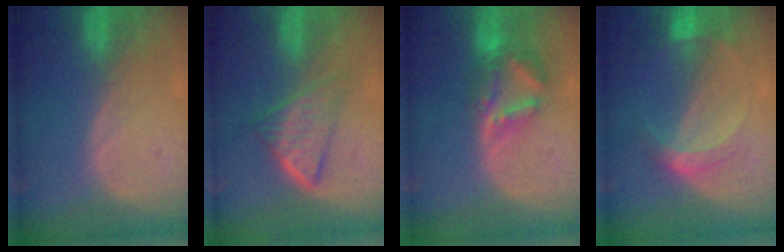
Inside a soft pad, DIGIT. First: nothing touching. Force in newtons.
{"total": 6.6, "press": 5.6, "slide": 3.4}
{"total": 7.1, "press": 6.2, "slide": 3.6}
{"total": 5.1, "press": 4.7, "slide": 2.0}